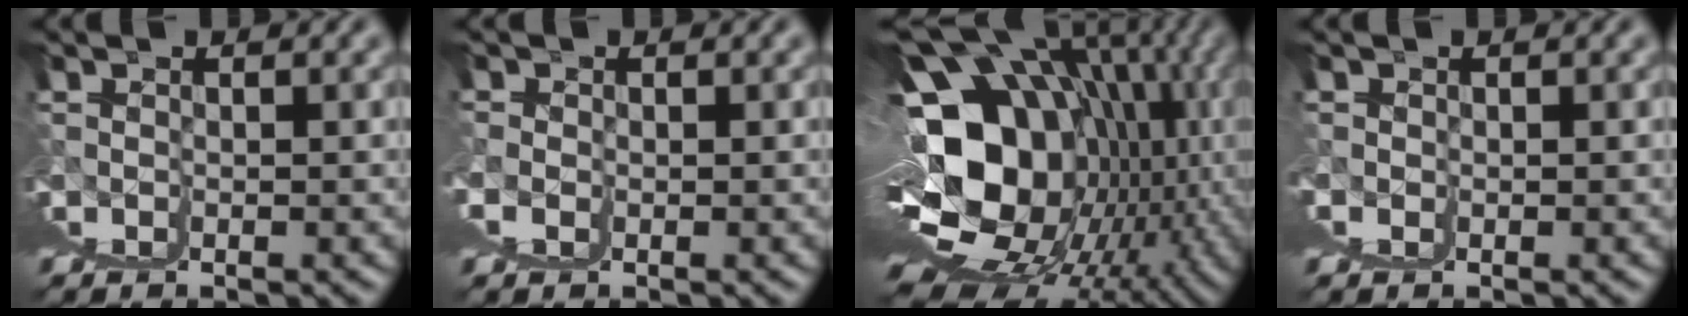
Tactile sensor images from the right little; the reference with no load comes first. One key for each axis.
{"total": 1.4, "fx": 0.9, "fy": 1.1, "fz": 0.0, "tx": 0.001, "ty": -0.002, "tz": 0.015}
{"total": 19.7, "fx": -0.2, "fy": 10.3, "fz": 16.8, "tx": -0.237, "ty": -0.023, "tz": 0.033}
{"total": 1.0, "fx": 0.6, "fy": 0.7, "fz": -0.1, "tx": 0.003, "ty": -0.002, "tz": 0.009}